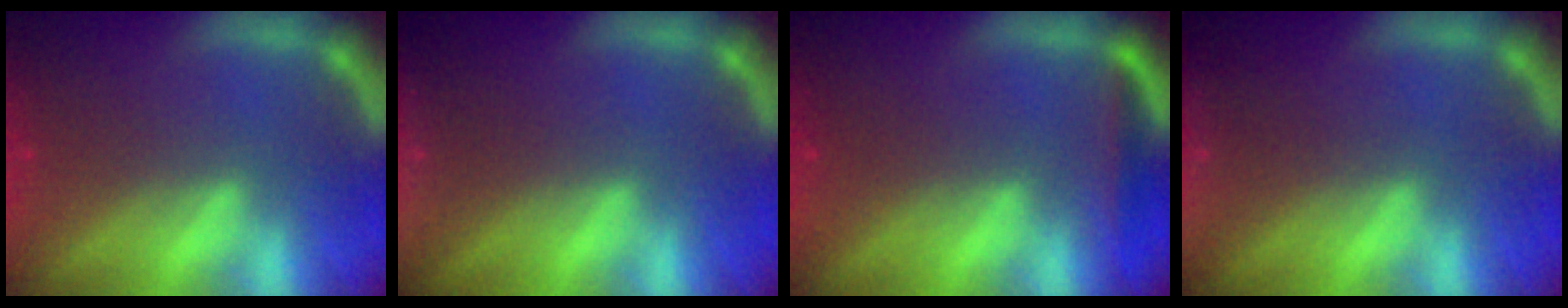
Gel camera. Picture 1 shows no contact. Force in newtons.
{"total": 3.5}
{"total": 1.9}
{"total": 2.4}